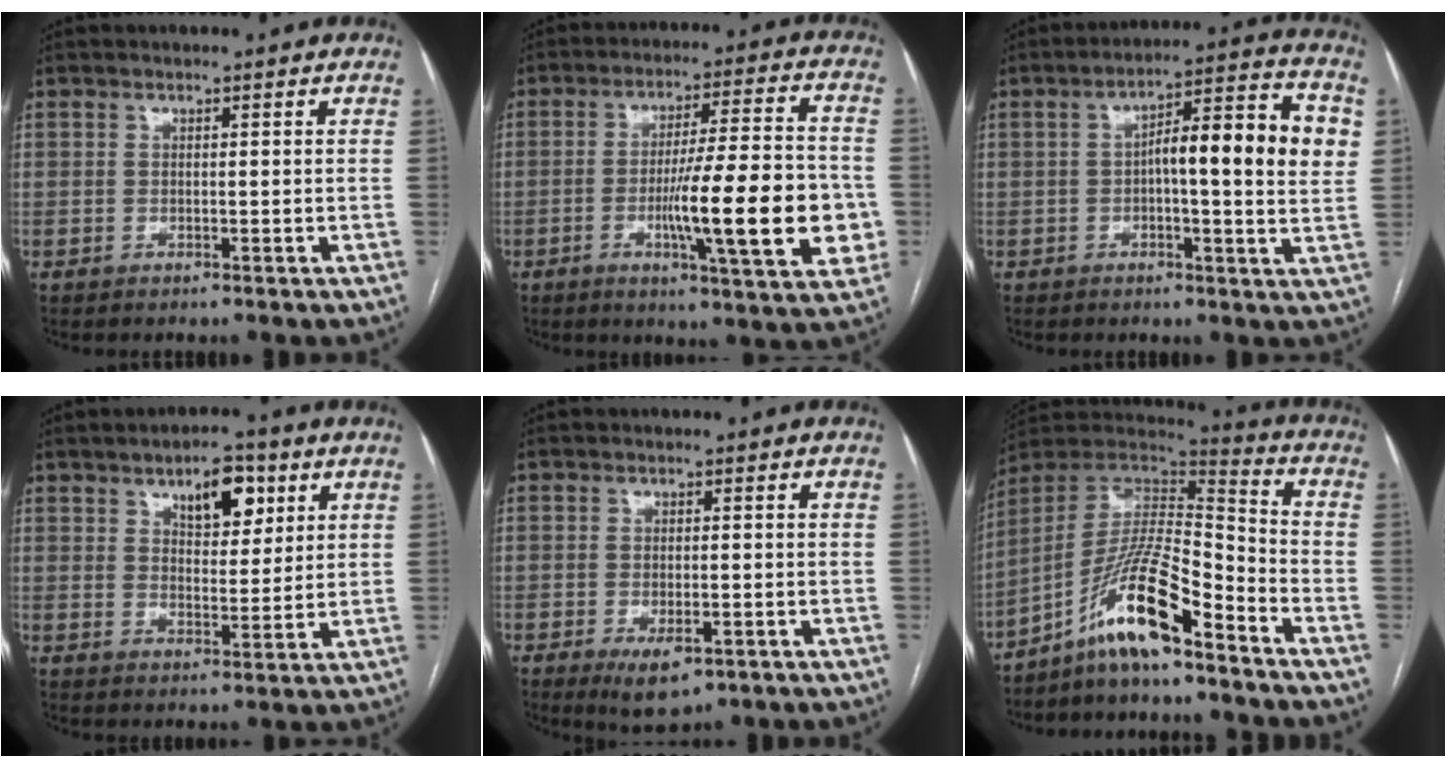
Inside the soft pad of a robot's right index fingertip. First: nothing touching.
{"total": 17.4, "force": [-4.0, 1.9, 16.9], "torque": [-0.235, 0.001, -0.055]}
{"total": 14.0, "force": [1.5, 2.3, 13.7], "torque": [-0.198, 0.034, 0.017]}
{"total": 7.6, "force": [3.8, 3.4, 5.6], "torque": [-0.081, 0.006, 0.060]}
{"total": 5.6, "force": [-2.8, 2.3, 4.2], "torque": [-0.070, -0.008, -0.034]}
{"total": 14.2, "force": [-9.5, 1.7, 10.4], "torque": [-0.199, 0.015, -0.173]}